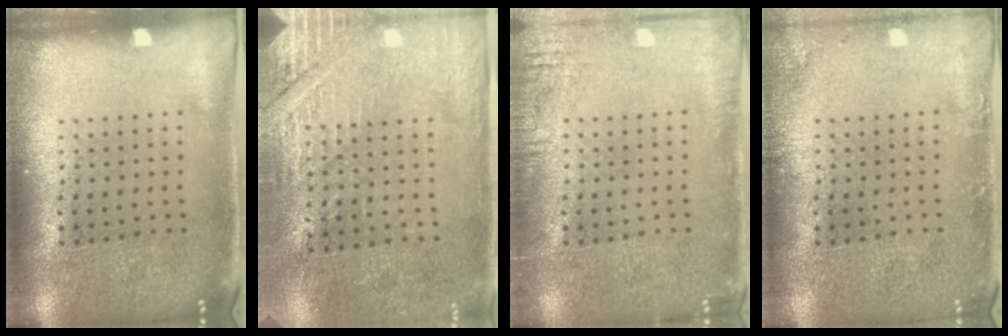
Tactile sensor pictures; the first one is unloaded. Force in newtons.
{"total": 2.8, "press": 2.7, "slide": 0.8}
{"total": 1.8, "press": 1.8, "slide": 0.1}
{"total": 1.3, "press": 1.3, "slide": 0.0}